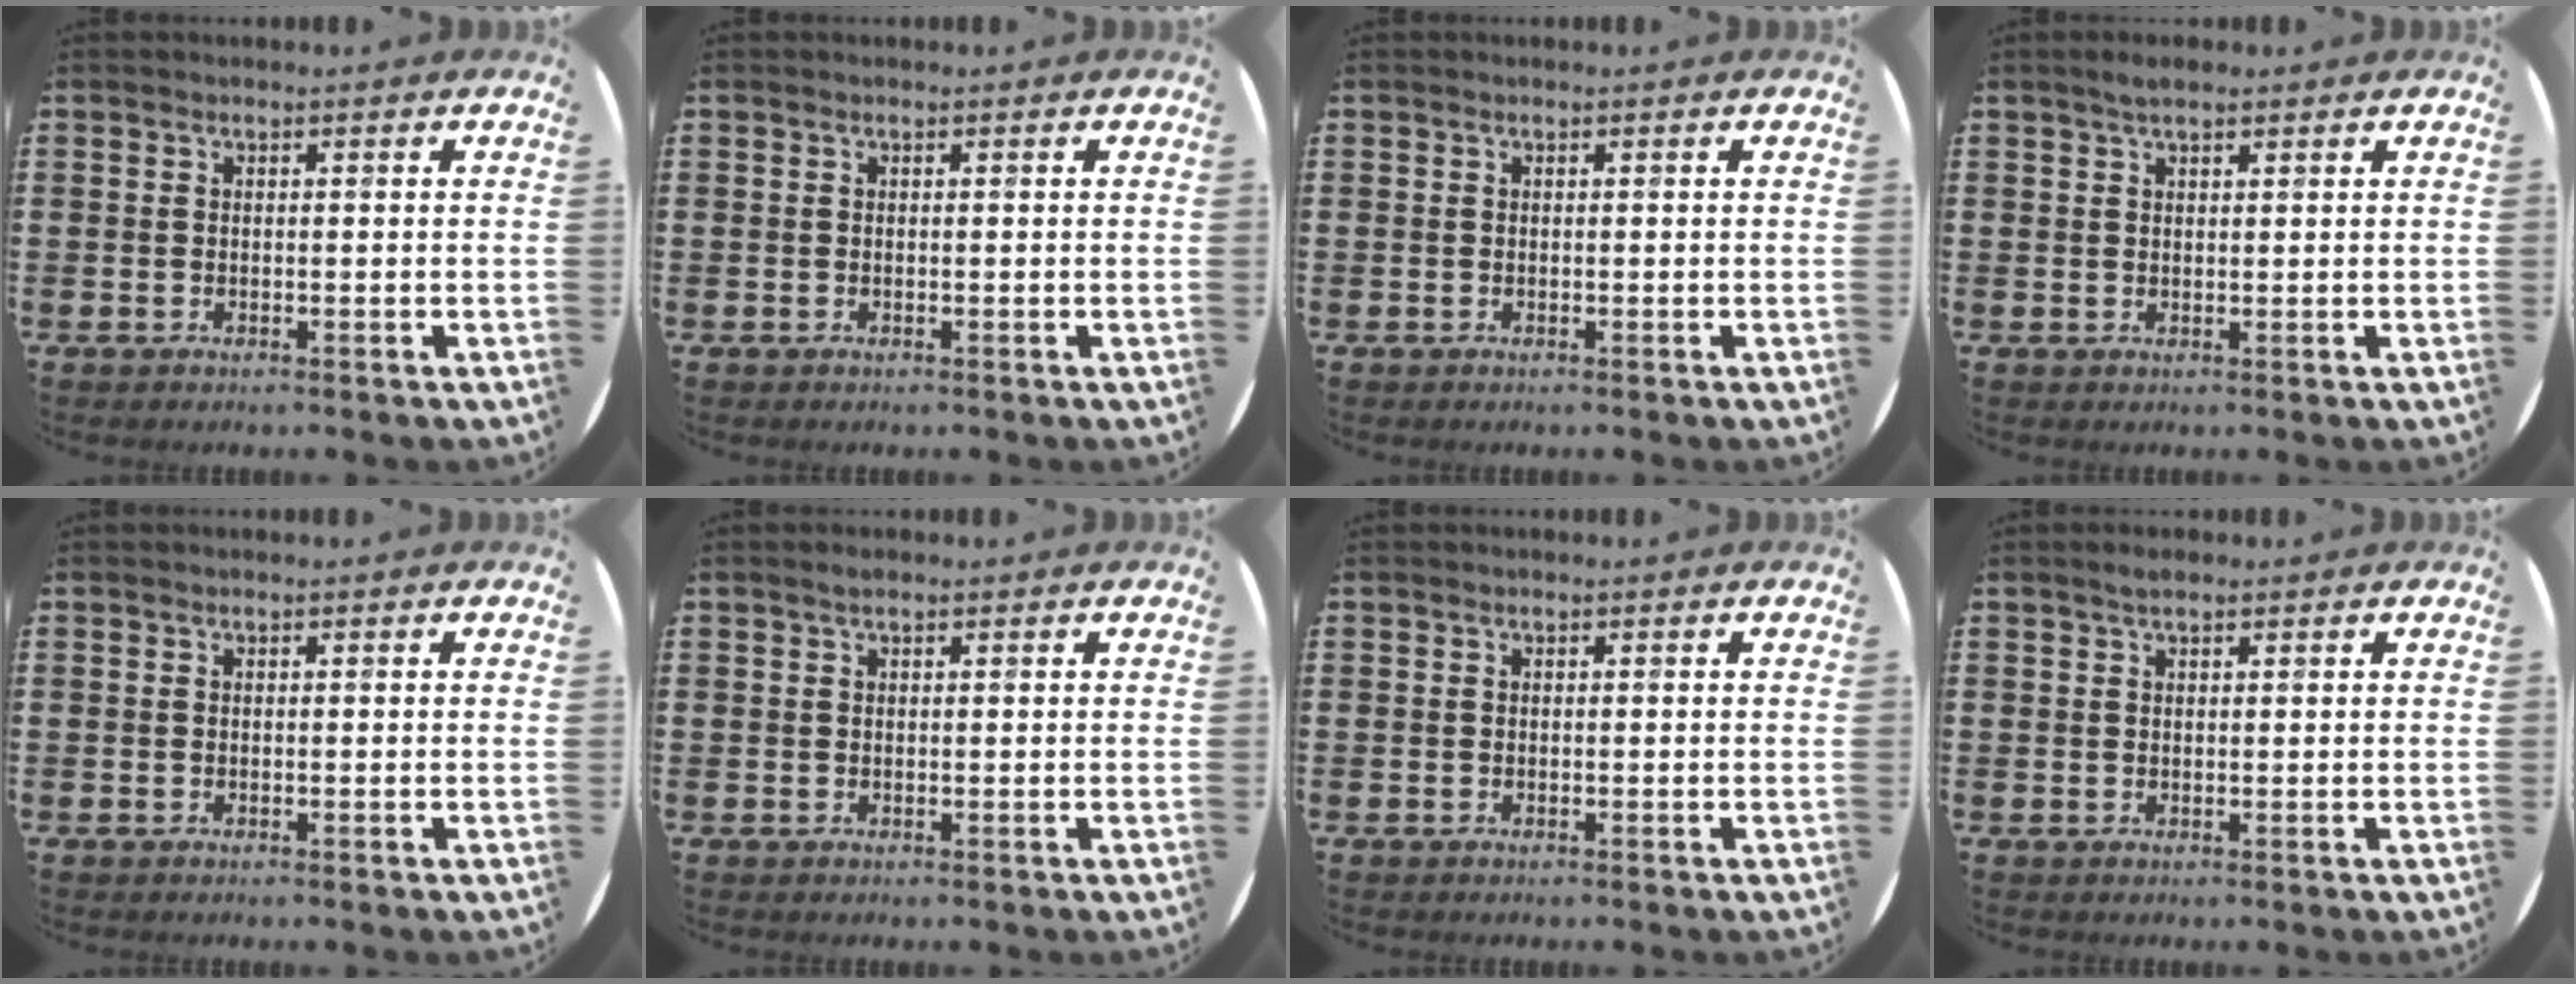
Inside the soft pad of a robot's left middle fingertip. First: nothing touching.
{"total": 0.0}
{"total": 0.0}
{"total": 1.9, "force": [1.4, 0.6, 1.1], "torque": [-0.015, 0.002, 0.023]}
{"total": 0.0}
{"total": 0.6, "force": [0.4, 0.1, 0.4], "torque": [-0.007, 0.001, 0.007]}
{"total": 0.0}
{"total": 1.2, "force": [0.9, 0.4, 0.6], "torque": [-0.013, 0.004, 0.016]}